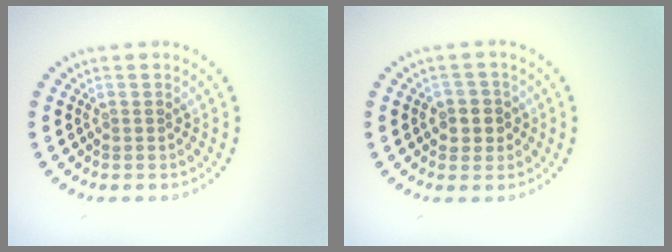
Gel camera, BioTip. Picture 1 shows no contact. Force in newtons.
{"total": 2.5, "press": 2.3, "slide": 1.0}